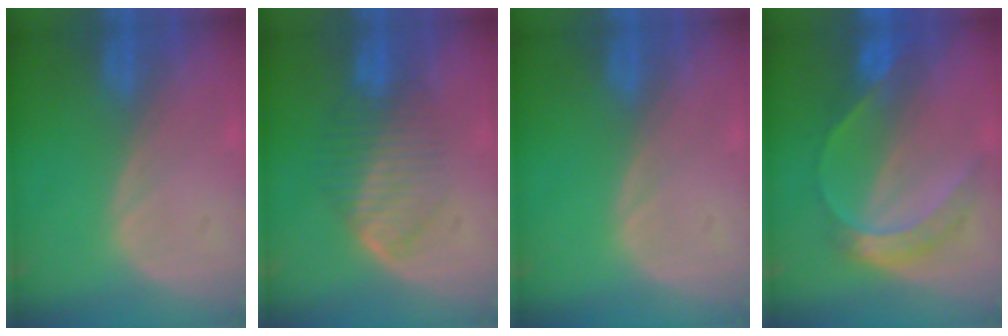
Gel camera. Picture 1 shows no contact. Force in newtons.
{"total": 6.5, "press": 6.2, "slide": 1.8}
{"total": 0.0}
{"total": 7.4, "press": 6.2, "slide": 4.0}